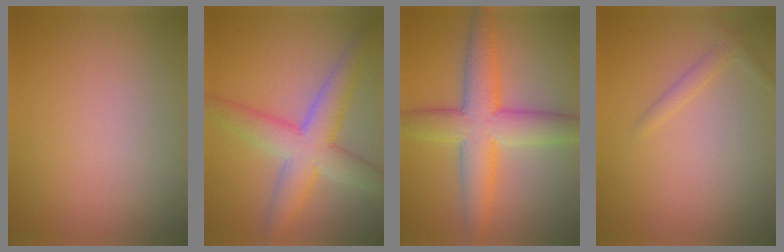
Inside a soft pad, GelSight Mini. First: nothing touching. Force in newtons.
{"total": 7.1, "press": 7.1, "slide": 0.2}
{"total": 7.2, "press": 7.2, "slide": 0.1}
{"total": 1.1, "press": 1.1, "slide": 0.0}